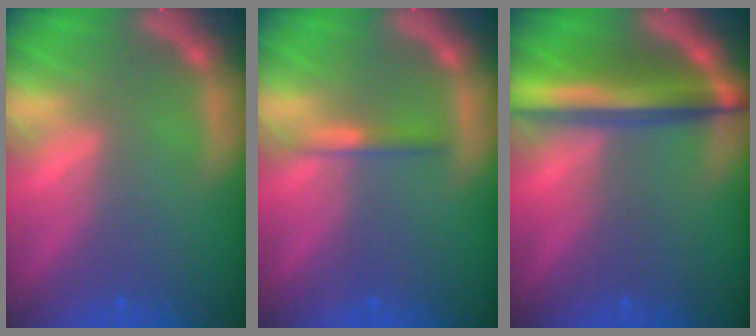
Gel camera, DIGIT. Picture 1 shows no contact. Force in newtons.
{"total": 1.4}
{"total": 7.1}